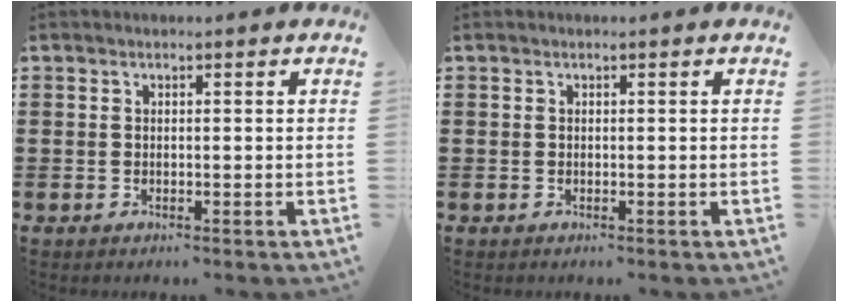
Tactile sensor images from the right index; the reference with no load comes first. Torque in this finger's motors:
{"motor_torque": [-0.07, 0.67, 0.00, 0.00]}